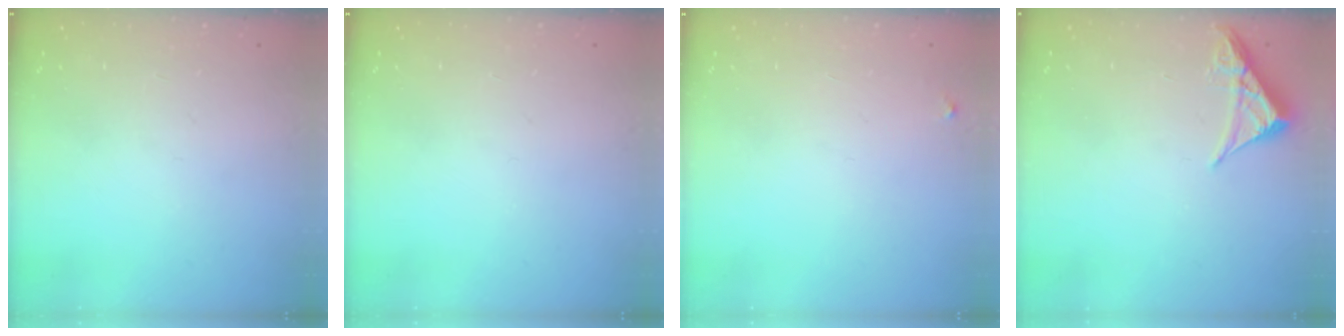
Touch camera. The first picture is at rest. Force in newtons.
{"total": 0.0}
{"total": 2.3, "press": 2.3, "slide": 0.2}
{"total": 4.8, "press": 4.8, "slide": 0.7}